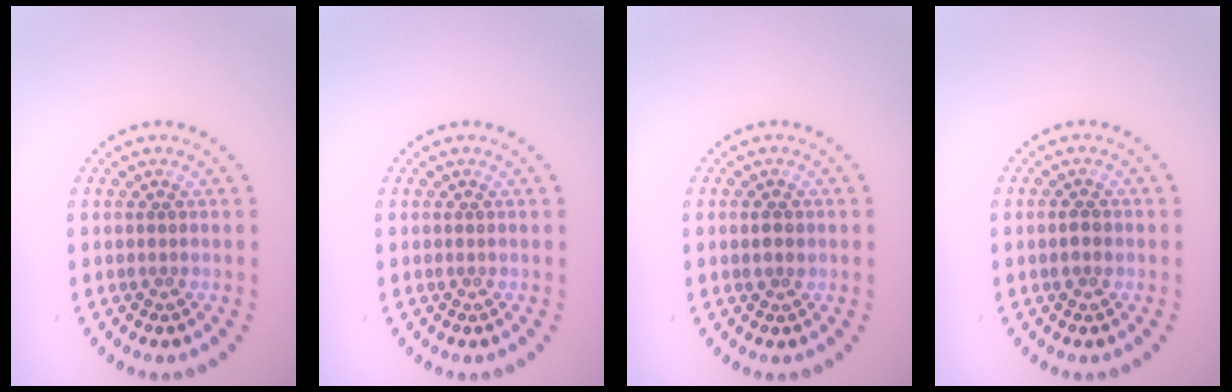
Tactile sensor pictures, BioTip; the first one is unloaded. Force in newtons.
{"total": 0.0}
{"total": 1.2, "press": 1.2, "slide": 0.2}
{"total": 1.2, "press": 1.2, "slide": 0.1}